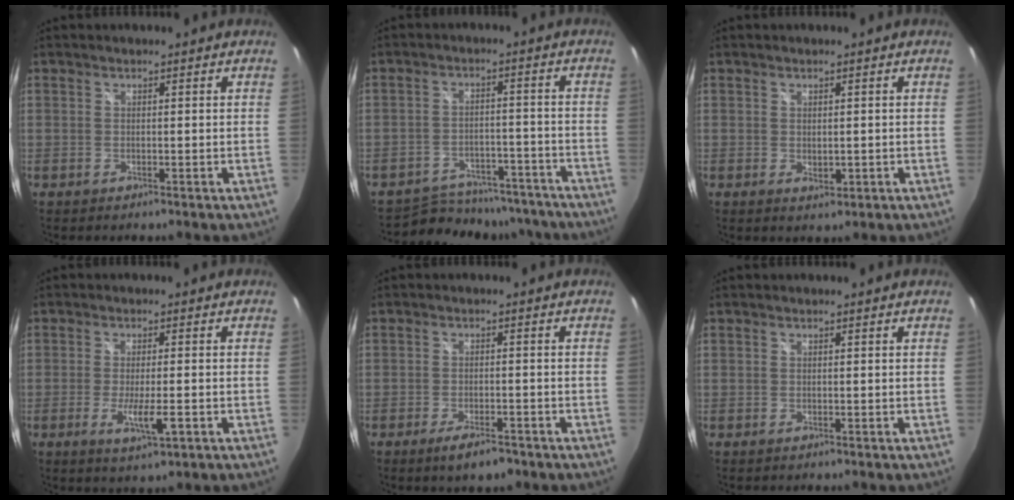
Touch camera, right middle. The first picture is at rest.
{"total": 15.5, "force": [-14.0, 5.7, 3.7], "torque": [-0.083, 0.019, -0.180]}
{"total": 1.8, "force": [0.0, 1.2, 1.3], "torque": [-0.019, -0.002, 0.001]}
{"total": 5.6, "force": [-2.0, 0.9, 5.1], "torque": [-0.095, -0.014, -0.032]}
{"total": 5.0, "force": [-3.5, 1.6, 3.3], "torque": [-0.069, -0.009, -0.055]}
{"total": 0.0}